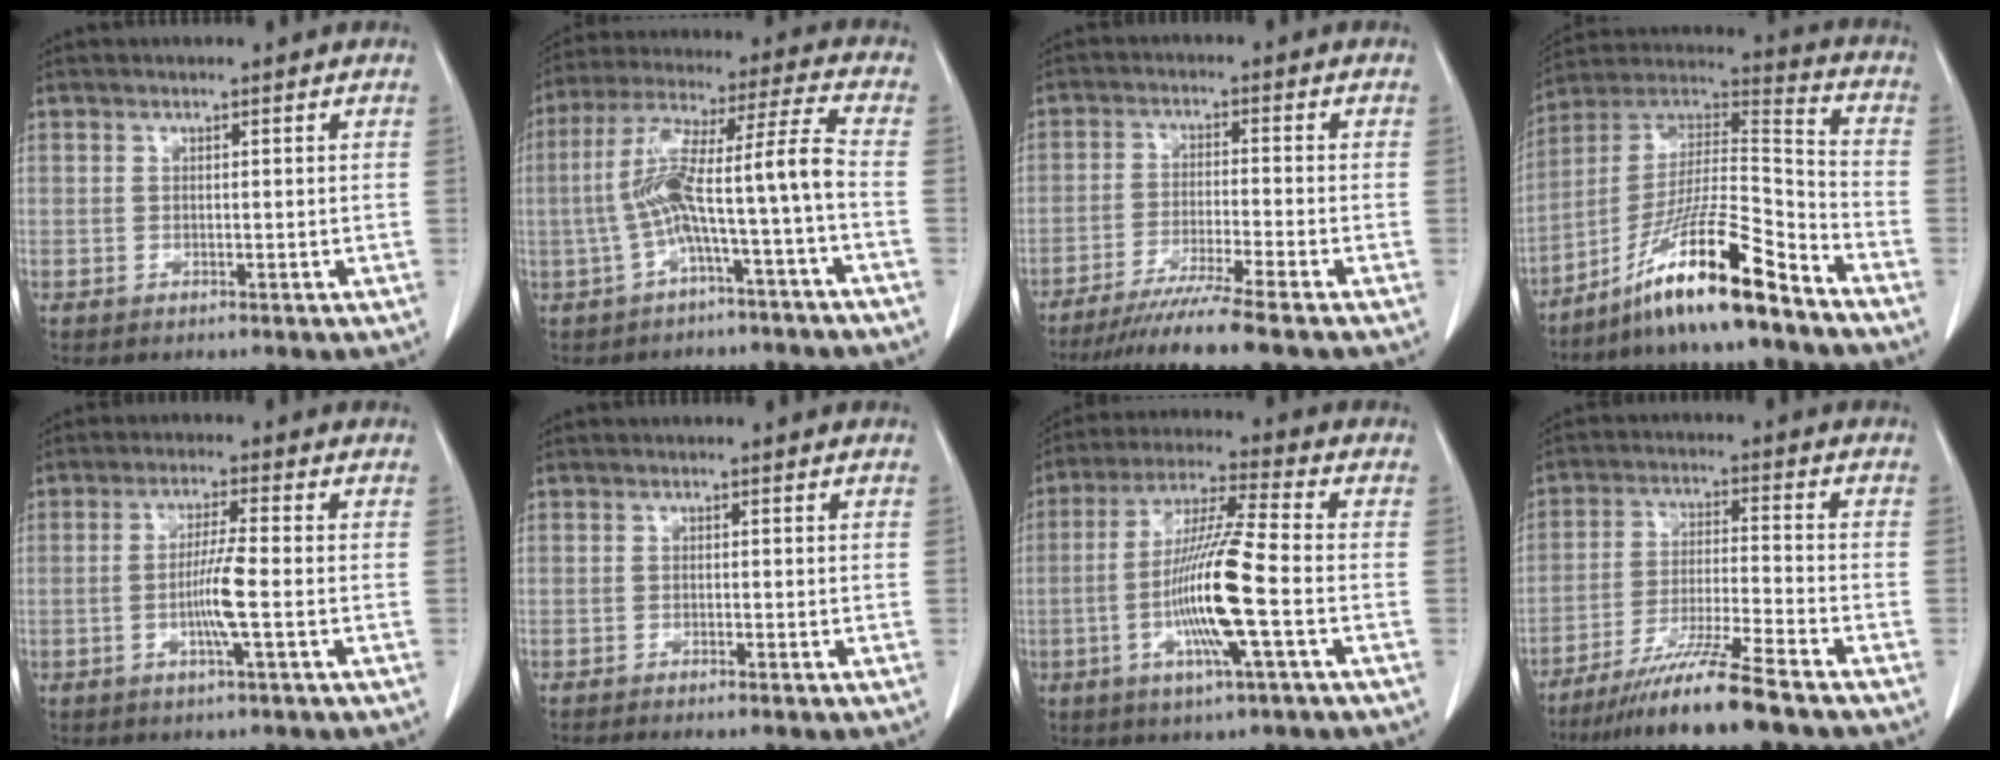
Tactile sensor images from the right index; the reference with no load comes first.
{"total": 11.3, "force": [-3.0, -0.4, 10.9], "torque": [-0.208, 0.038, -0.055]}
{"total": 9.3, "force": [-7.6, -1.8, 5.0], "torque": [-0.072, -0.034, -0.125]}
{"total": 16.7, "force": [-11.7, 0.5, 12.0], "torque": [-0.221, 0.005, -0.208]}
{"total": 5.4, "force": [-1.3, -0.5, 5.2], "torque": [-0.102, -0.005, -0.027]}
{"total": 2.7, "force": [-2.3, -0.2, 1.4], "torque": [-0.017, -0.002, -0.033]}
{"total": 13.2, "force": [-3.2, -0.1, 12.8], "torque": [-0.252, -0.007, -0.068]}
{"total": 11.3, "force": [-8.8, -1.1, 7.0], "torque": [-0.122, -0.032, -0.155]}